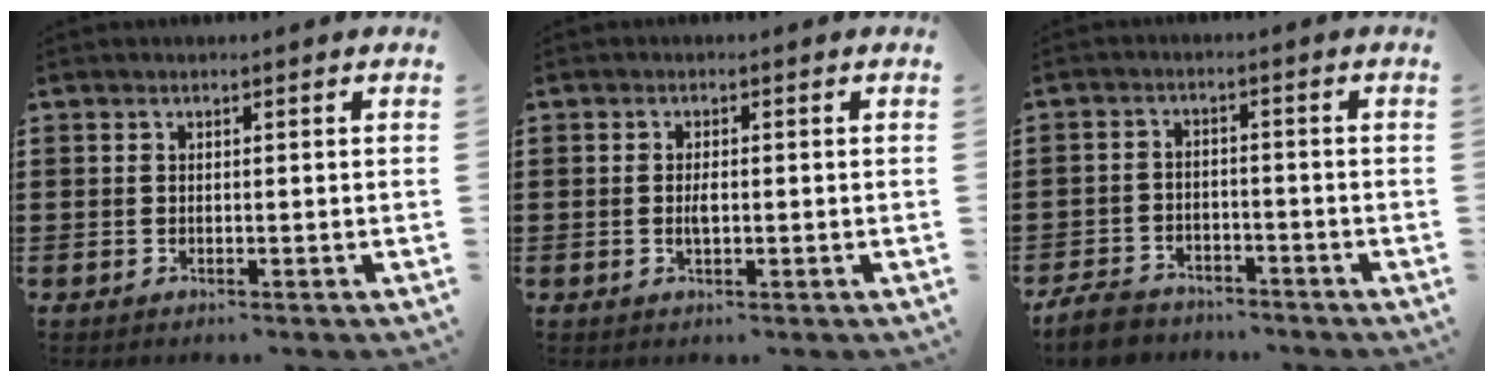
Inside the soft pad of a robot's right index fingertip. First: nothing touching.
{"total": 2.0, "force": [-0.1, 0.8, 1.8], "torque": [-0.041, 0.000, -0.005]}
{"total": 4.6, "force": [-4.3, 1.3, 1.0], "torque": [-0.030, 0.006, -0.089]}